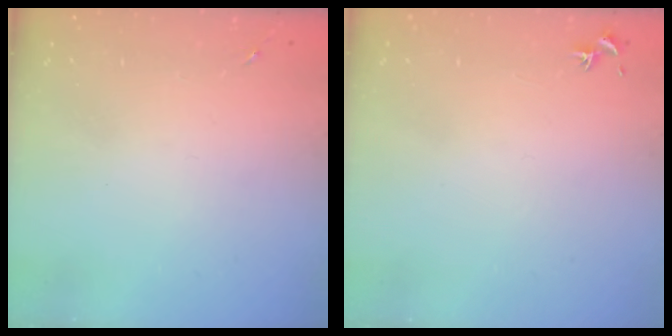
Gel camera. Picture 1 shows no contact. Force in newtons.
{"total": 0.8, "press": 0.7, "slide": 0.3}